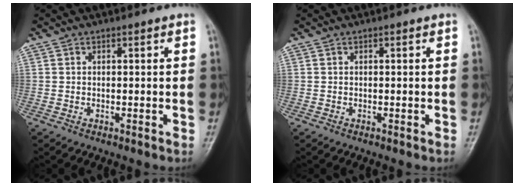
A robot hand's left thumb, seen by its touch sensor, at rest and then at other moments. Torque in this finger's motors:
{"motor_torque": [-0.07, 0.07, -0.07, -0.09, 0.00]}